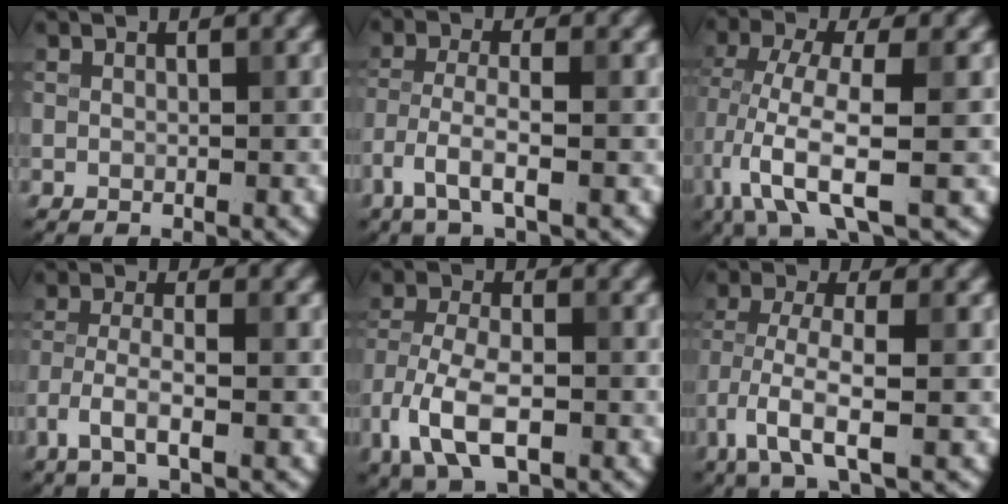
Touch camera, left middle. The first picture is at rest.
{"total": 3.5, "force": [-2.0, 0.8, 2.8], "torque": [-0.060, 0.001, -0.046]}
{"total": 7.5, "force": [-2.6, 2.1, 6.7], "torque": [-0.147, -0.003, -0.055]}
{"total": 3.2, "force": [-1.8, 0.7, 2.6], "torque": [-0.055, 0.001, -0.043]}
{"total": 7.1, "force": [-3.3, 3.5, 5.2], "torque": [-0.111, -0.004, -0.070]}
{"total": 5.0, "force": [-2.4, 1.3, 4.2], "torque": [-0.090, 0.000, -0.053]}